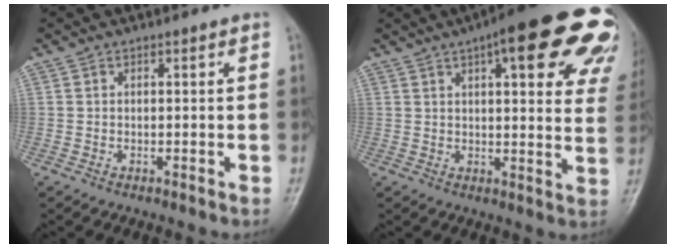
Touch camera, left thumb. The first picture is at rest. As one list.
[{"total": 24.1, "force": [12.6, 7.2, 19.3], "torque": [-0.206, -0.008, 0.144]}]